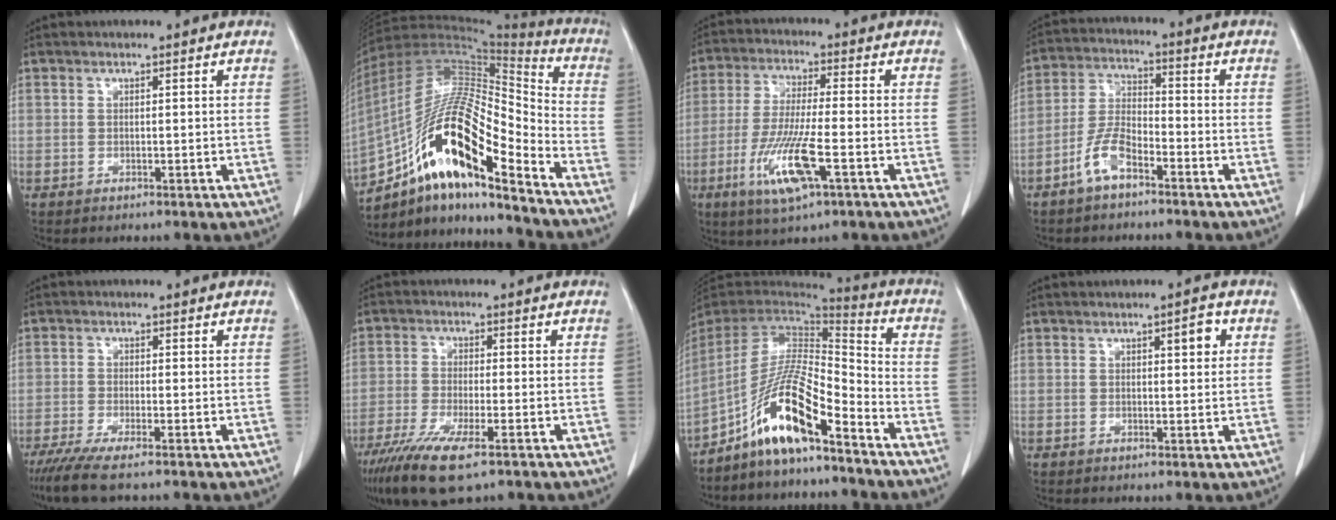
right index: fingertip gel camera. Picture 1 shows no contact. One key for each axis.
{"total": 21.3, "fx": -12.4, "fy": 4.1, "fz": 16.8, "tx": -0.327, "ty": 0.003, "tz": -0.218}
{"total": 11.1, "fx": -4.4, "fy": 1.2, "fz": 10.1, "tx": -0.208, "ty": -0.022, "tz": -0.082}
{"total": 6.7, "fx": -4.3, "fy": 2.3, "fz": 4.6, "tx": -0.105, "ty": 0.008, "tz": -0.085}
{"total": 5.9, "fx": -4.6, "fy": 0.0, "fz": 3.7, "tx": -0.058, "ty": -0.014, "tz": -0.078}
{"total": 10.1, "fx": -6.5, "fy": 1.9, "fz": 7.5, "tx": -0.137, "ty": -0.026, "tz": -0.108}
{"total": 12.5, "fx": -8.0, "fy": 2.0, "fz": 9.4, "tx": -0.183, "ty": 0.007, "tz": -0.148}
{"total": 2.7, "fx": 1.0, "fy": 0.7, "fz": 2.4, "tx": -0.033, "ty": 0.001, "tz": 0.012}